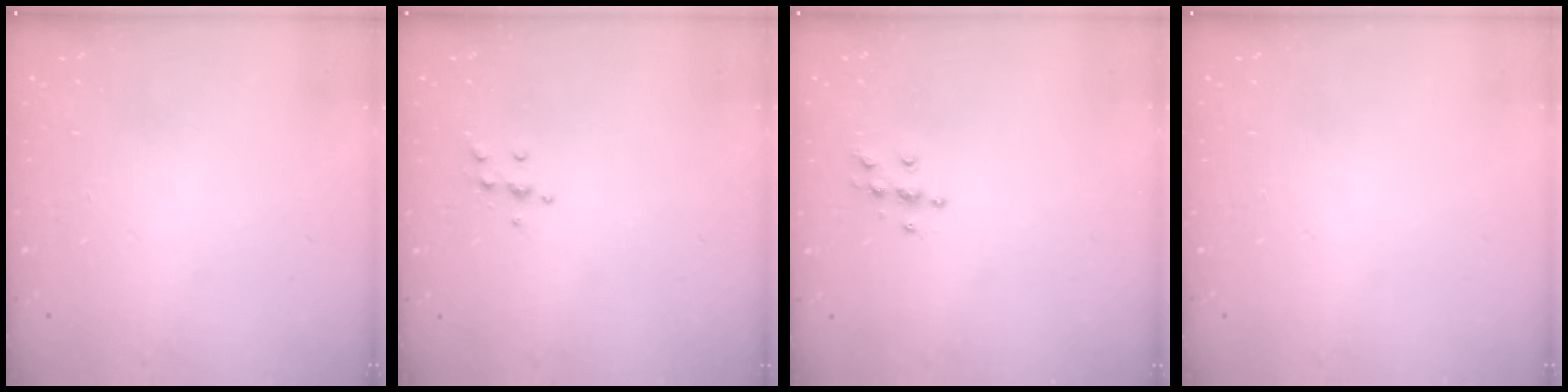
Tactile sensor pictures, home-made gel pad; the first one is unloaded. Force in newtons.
{"total": 5.0, "press": 4.8, "slide": 1.0}
{"total": 6.2, "press": 6.1, "slide": 0.6}
{"total": 0.0}